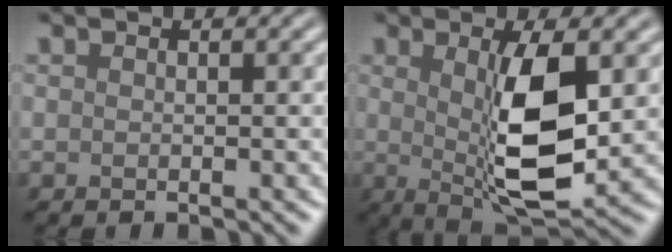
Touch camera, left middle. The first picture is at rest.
{"total": 7.5, "force": [0.3, 2.1, 7.2], "torque": [-0.123, -0.009, 0.016]}